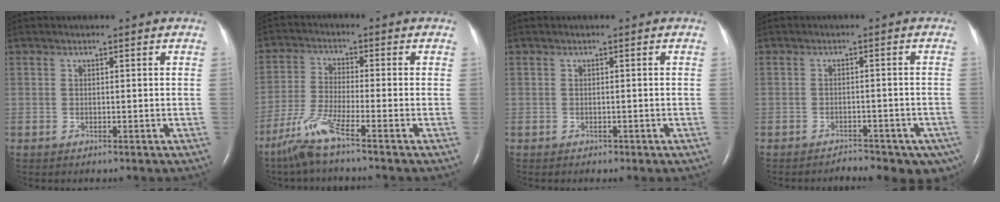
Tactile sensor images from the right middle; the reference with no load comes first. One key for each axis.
{"total": 6.7, "fx": -4.8, "fy": -0.6, "fz": 4.6, "tx": -0.105, "ty": -0.023, "tz": -0.103}
{"total": 0.7, "fx": -0.4, "fy": 0.3, "fz": 0.3, "tx": -0.007, "ty": 0.000, "tz": -0.002}
{"total": 8.7, "fx": -6.8, "fy": 3.8, "fz": 3.8, "tx": -0.033, "ty": 0.005, "tz": -0.079}